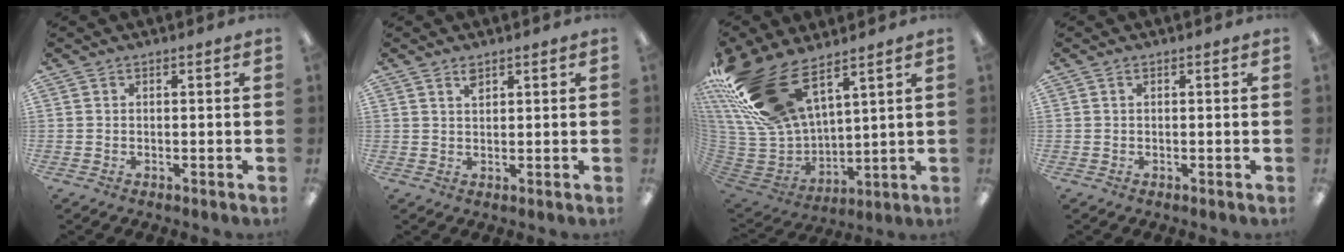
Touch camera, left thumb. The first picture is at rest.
{"total": 2.1, "force": [1.6, 0.9, 1.0], "torque": [-0.016, -0.003, 0.029]}
{"total": 23.5, "force": [15.1, 10.9, 14.2], "torque": [-0.311, -0.077, 0.281]}
{"total": 0.0}